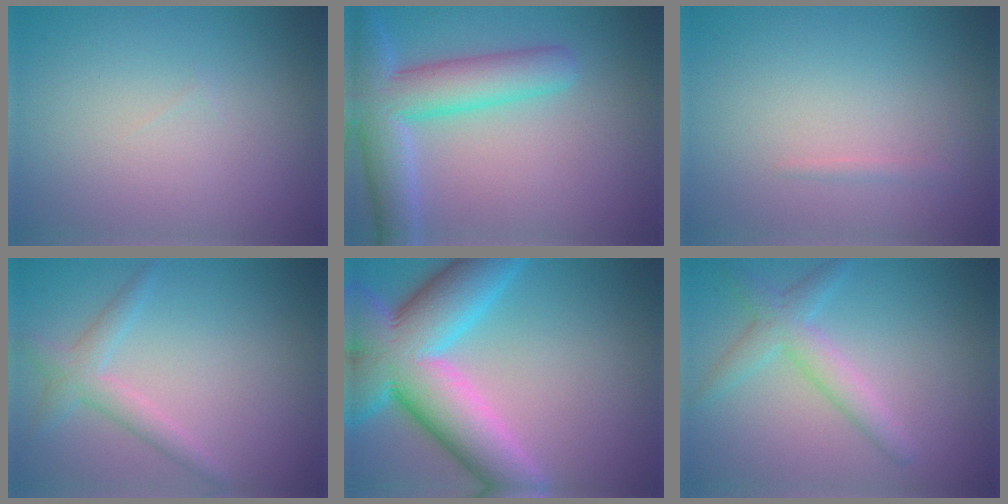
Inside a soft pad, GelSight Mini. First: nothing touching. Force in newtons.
{"total": 7.5, "press": 7.5, "slide": 0.4}
{"total": 0.6, "press": 0.6, "slide": 0.0}
{"total": 2.4, "press": 2.4, "slide": 0.2}
{"total": 13.2, "press": 13.2, "slide": 0.6}
{"total": 3.1, "press": 3.1, "slide": 0.1}